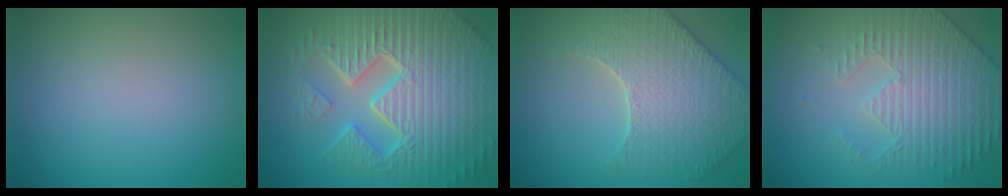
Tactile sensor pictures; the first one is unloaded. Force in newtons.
{"total": 11.2, "press": 7.2, "slide": 8.6}
{"total": 5.0, "press": 4.9, "slide": 0.8}
{"total": 4.4, "press": 3.8, "slide": 2.3}